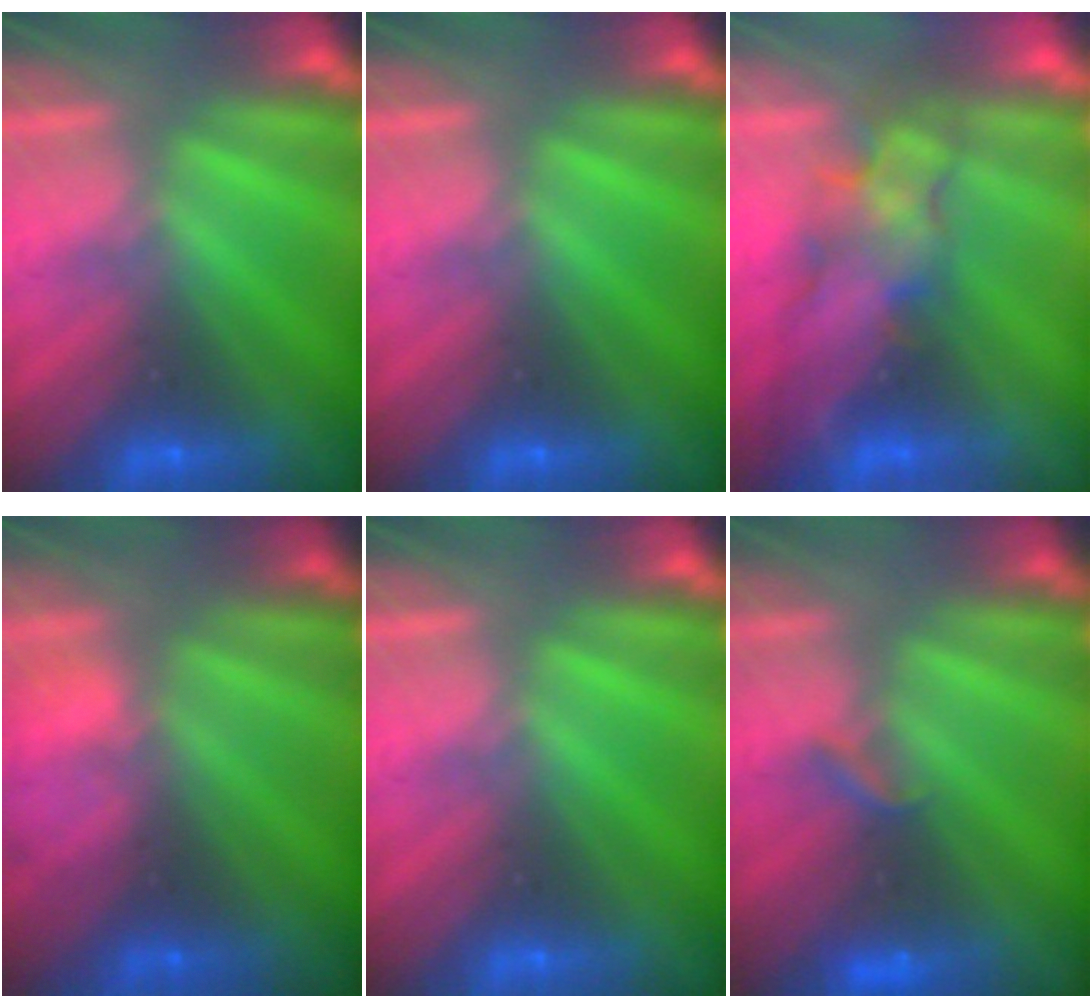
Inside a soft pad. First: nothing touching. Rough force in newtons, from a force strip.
{"total": 0.0}
{"total": 3.8}
{"total": 2.4}
{"total": 0.0}
{"total": 2.2}